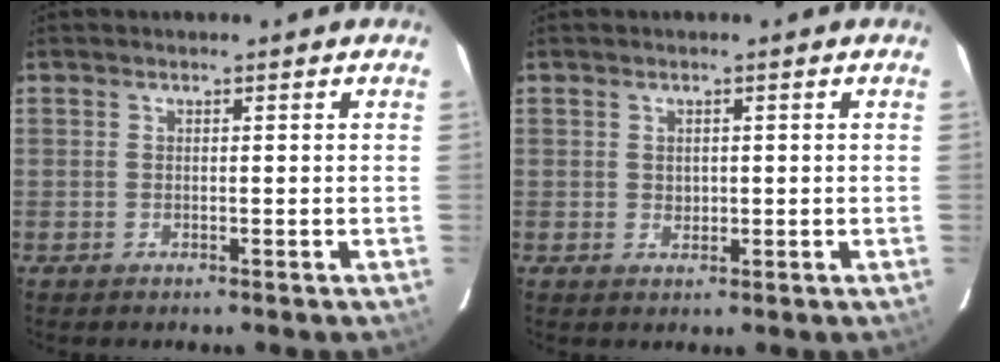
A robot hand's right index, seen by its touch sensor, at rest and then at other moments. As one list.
[{"total": 1.4, "force": [0.3, 1.3, 0.4], "torque": [-0.002, 0.001, 0.008]}]